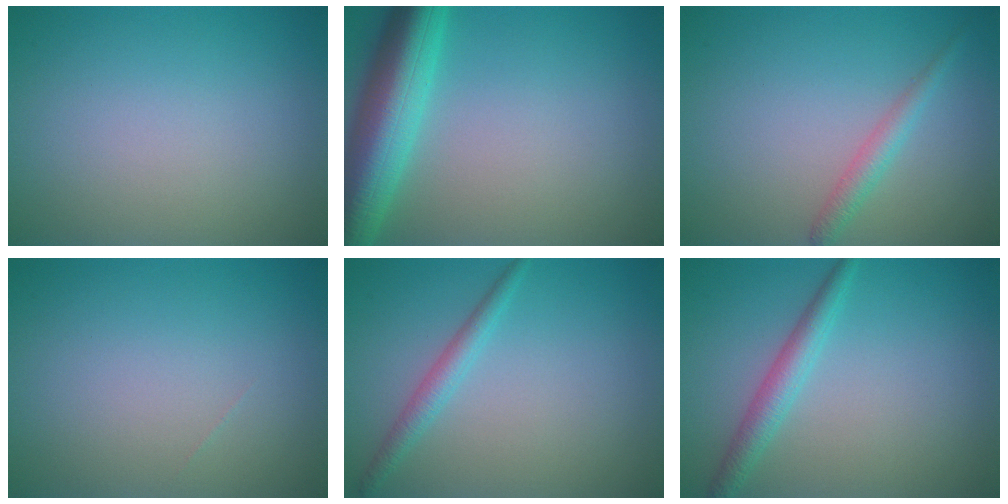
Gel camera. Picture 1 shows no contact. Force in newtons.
{"total": 8.0, "press": 8.0, "slide": 0.3}
{"total": 1.8, "press": 1.8, "slide": 0.0}
{"total": 0.0}
{"total": 1.9, "press": 1.9, "slide": 0.1}
{"total": 2.5, "press": 2.5, "slide": 0.1}